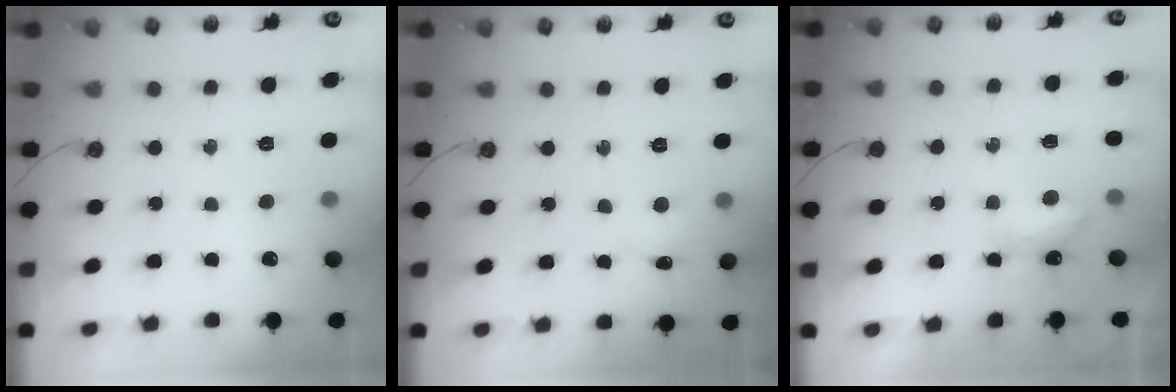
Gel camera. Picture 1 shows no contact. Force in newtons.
{"total": 6.6, "press": 6.6, "slide": 0.9}
{"total": 5.6, "press": 5.5, "slide": 0.7}